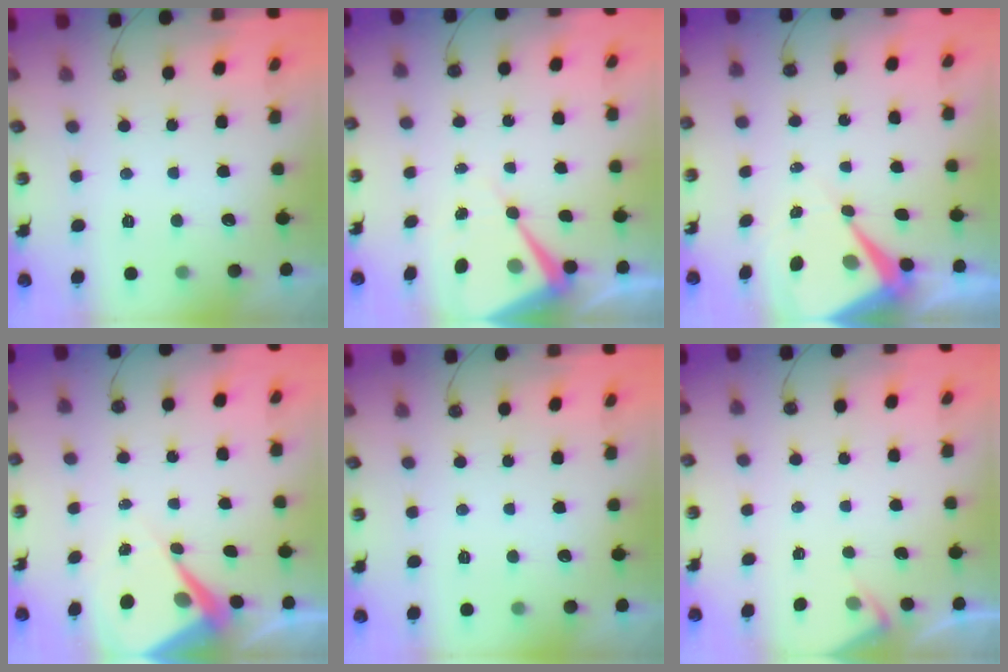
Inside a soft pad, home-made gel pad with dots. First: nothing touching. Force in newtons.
{"total": 9.4, "press": 9.4, "slide": 0.7}
{"total": 9.1, "press": 9.0, "slide": 0.8}
{"total": 7.6, "press": 7.6, "slide": 0.6}
{"total": 0.0}
{"total": 2.7, "press": 2.6, "slide": 0.5}